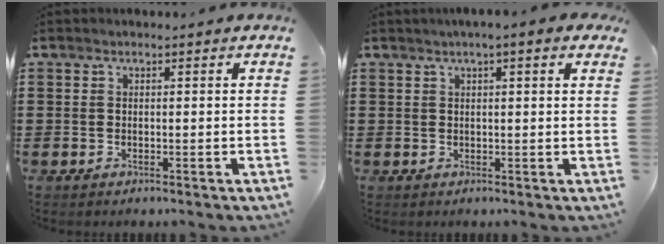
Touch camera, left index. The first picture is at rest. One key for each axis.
{"total": 1.8, "fx": 1.1, "fy": 0.3, "fz": 1.4, "tx": -0.031, "ty": 0.005, "tz": 0.018}